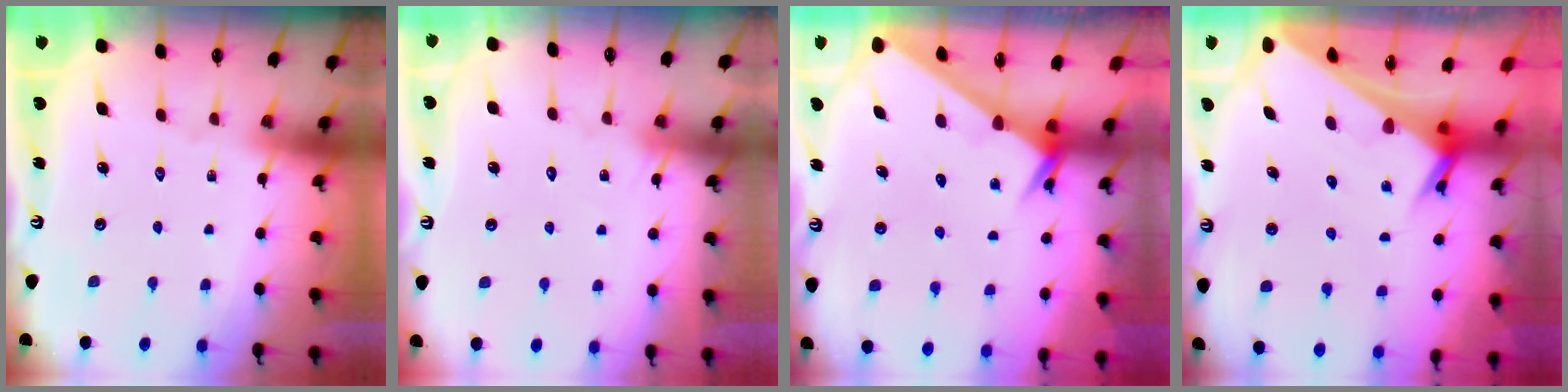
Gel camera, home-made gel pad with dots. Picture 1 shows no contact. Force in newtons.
{"total": 5.6, "press": 5.6, "slide": 0.5}
{"total": 2.3, "press": 2.3, "slide": 0.1}
{"total": 4.6, "press": 4.6, "slide": 0.3}